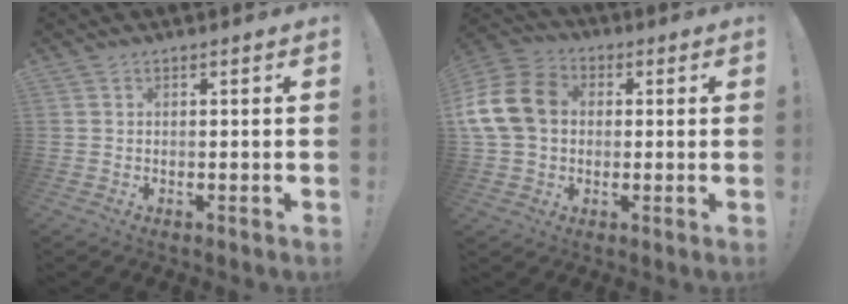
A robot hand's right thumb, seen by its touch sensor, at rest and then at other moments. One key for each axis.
{"total": 16.5, "fx": 1.8, "fy": 13.0, "fz": 10.0, "tx": -0.184, "ty": 0.015, "tz": 0.038}